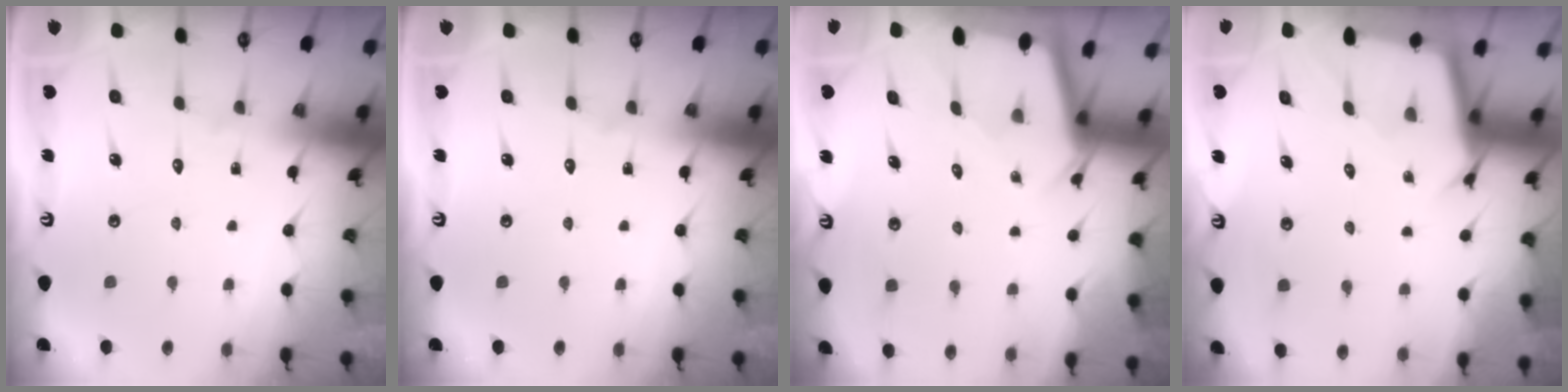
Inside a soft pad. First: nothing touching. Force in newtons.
{"total": 0.0}
{"total": 2.3, "press": 2.3, "slide": 0.2}
{"total": 2.7, "press": 2.7, "slide": 0.1}